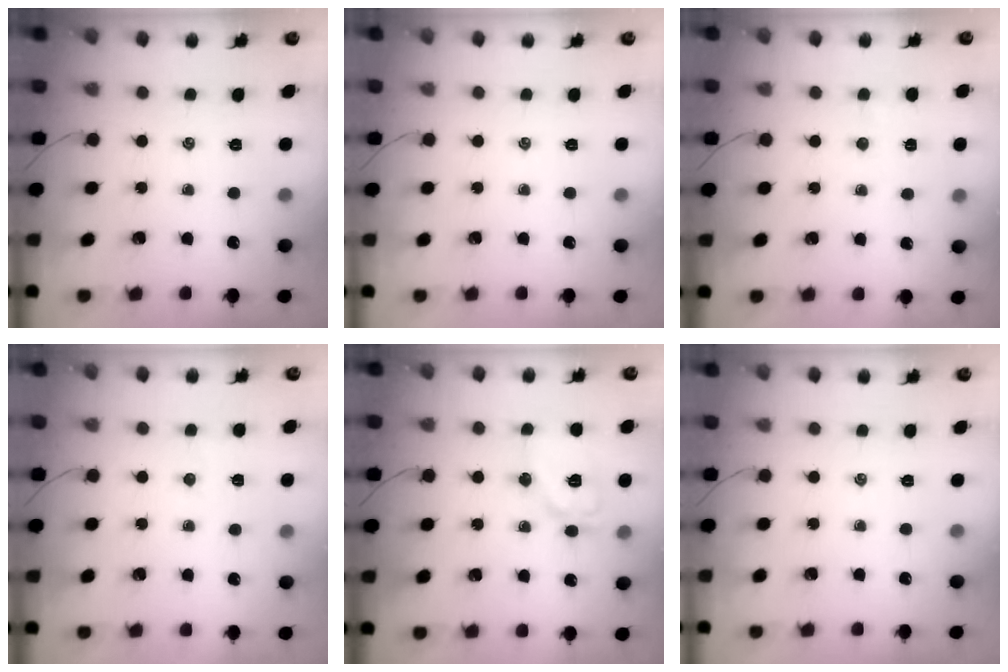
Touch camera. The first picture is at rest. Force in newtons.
{"total": 0.0}
{"total": 3.1, "press": 2.9, "slide": 0.9}
{"total": 3.2, "press": 3.0, "slide": 1.1}
{"total": 11.1, "press": 11.1, "slide": 1.2}
{"total": 0.0}